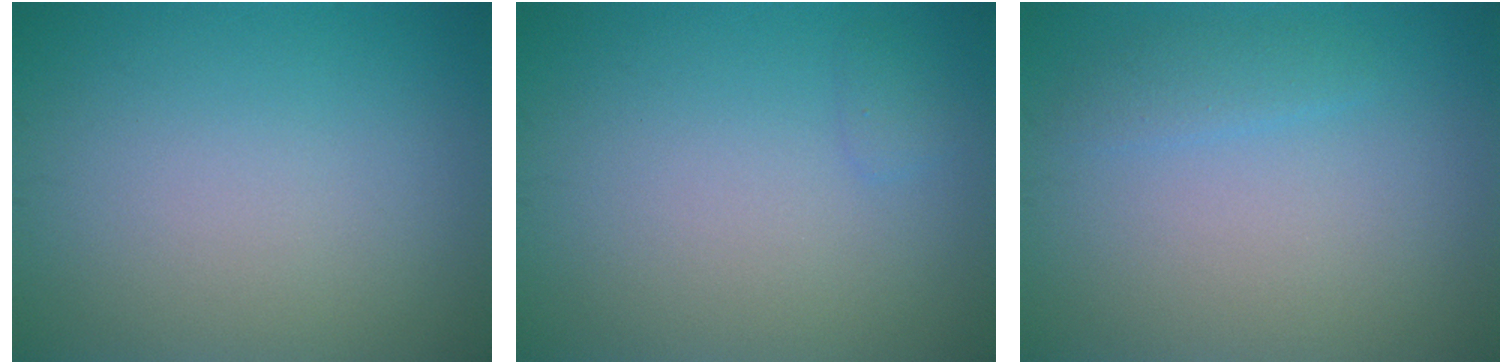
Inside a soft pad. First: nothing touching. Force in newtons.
{"total": 0.6, "press": 0.6, "slide": 0.1}
{"total": 1.4, "press": 1.4, "slide": 0.0}